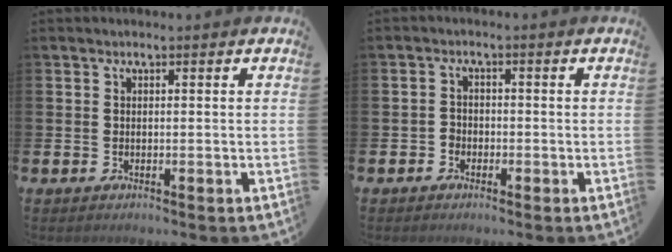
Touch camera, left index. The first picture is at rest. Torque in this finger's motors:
{"motor_torque": [-0.12, 0.02, -0.03, -0.01]}